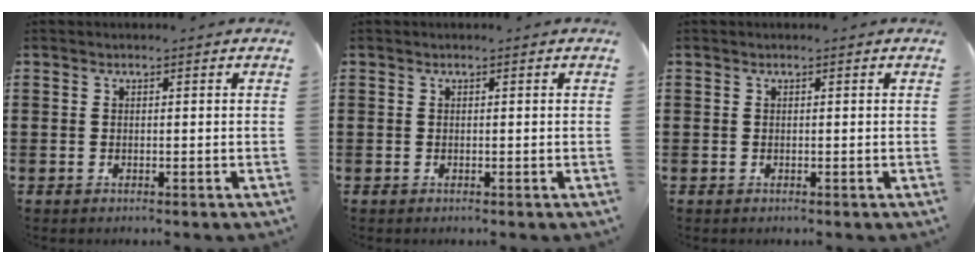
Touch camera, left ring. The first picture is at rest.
{"total": 0.0}
{"total": 0.0}